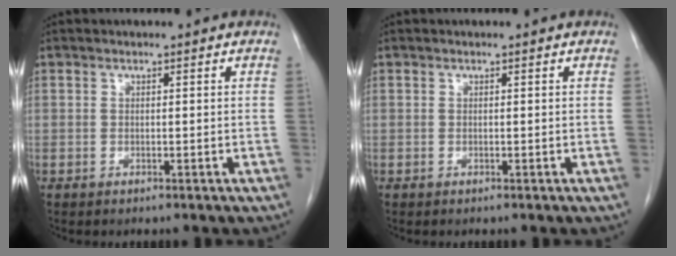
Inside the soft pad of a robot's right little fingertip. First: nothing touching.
{"total": 0.0}